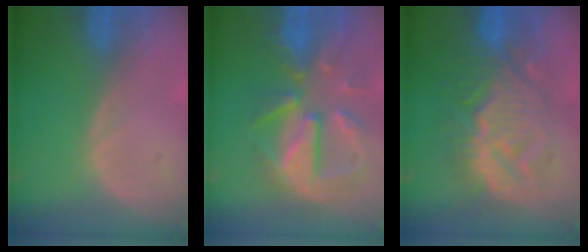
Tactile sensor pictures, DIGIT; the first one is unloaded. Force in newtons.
{"total": 11.7, "press": 10.2, "slide": 5.7}
{"total": 10.3, "press": 10.3, "slide": 0.6}